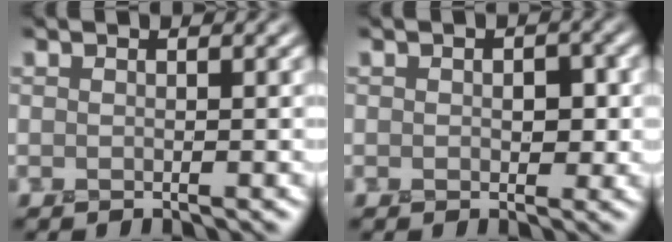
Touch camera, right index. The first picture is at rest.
{"total": 2.1, "force": [0.1, 1.5, 1.5], "torque": [-0.023, 0.002, 0.001]}